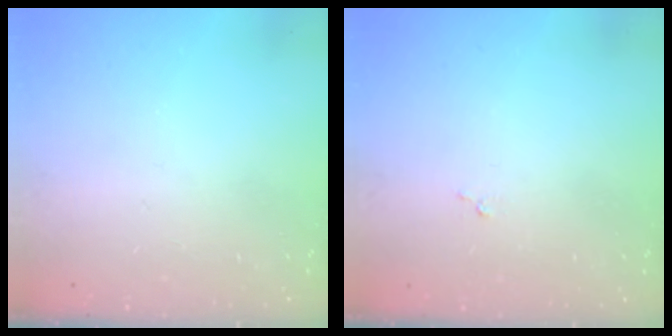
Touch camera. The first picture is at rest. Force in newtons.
{"total": 3.5, "press": 3.5, "slide": 0.1}